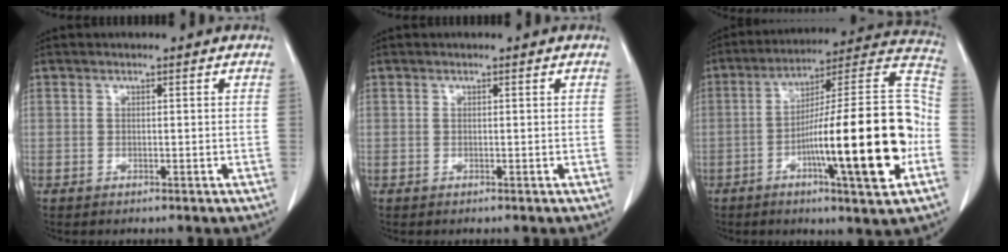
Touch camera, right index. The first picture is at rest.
{"total": 0.0}
{"total": 22.8, "force": [-6.2, 1.8, 21.8], "torque": [-0.299, 0.012, -0.093]}